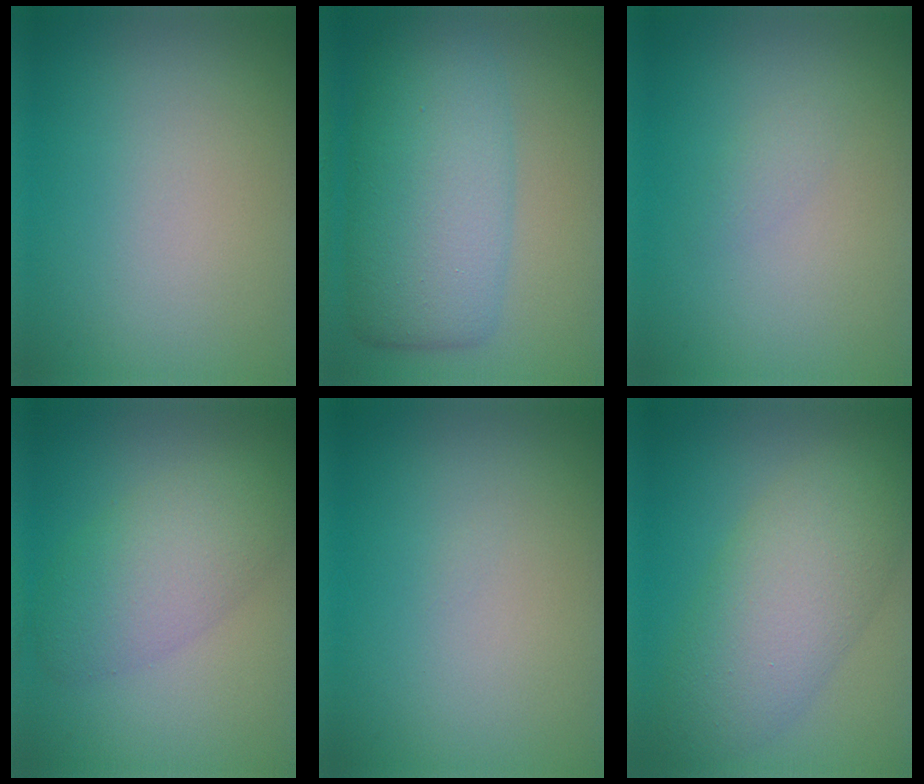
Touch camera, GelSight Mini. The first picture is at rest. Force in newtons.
{"total": 8.4, "press": 8.4, "slide": 0.0}
{"total": 0.9, "press": 0.9, "slide": 0.0}
{"total": 5.0, "press": 5.0, "slide": 0.4}
{"total": 0.0}
{"total": 7.2, "press": 7.2, "slide": 0.1}